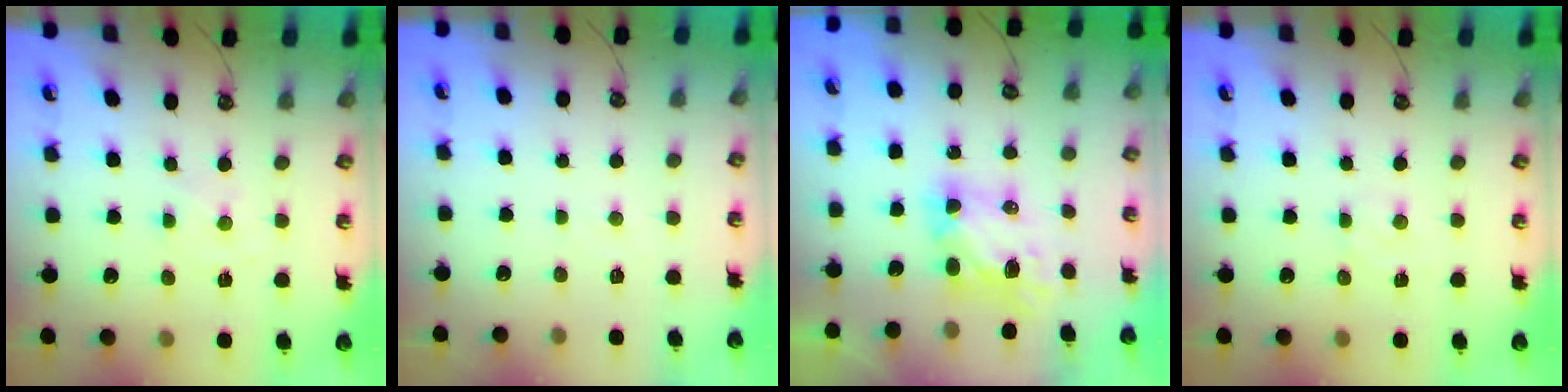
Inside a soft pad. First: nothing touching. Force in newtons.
{"total": 4.0, "press": 4.0, "slide": 0.5}
{"total": 5.9, "press": 5.9, "slide": 0.2}
{"total": 1.5, "press": 1.5, "slide": 0.2}